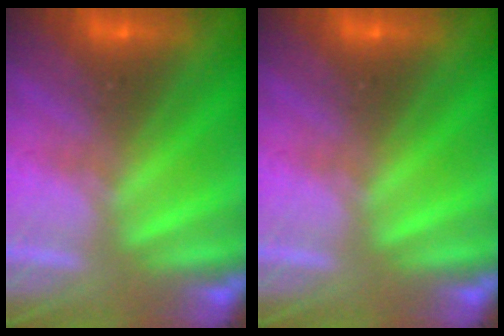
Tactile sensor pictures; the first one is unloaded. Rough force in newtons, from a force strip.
{"total": 0.0}